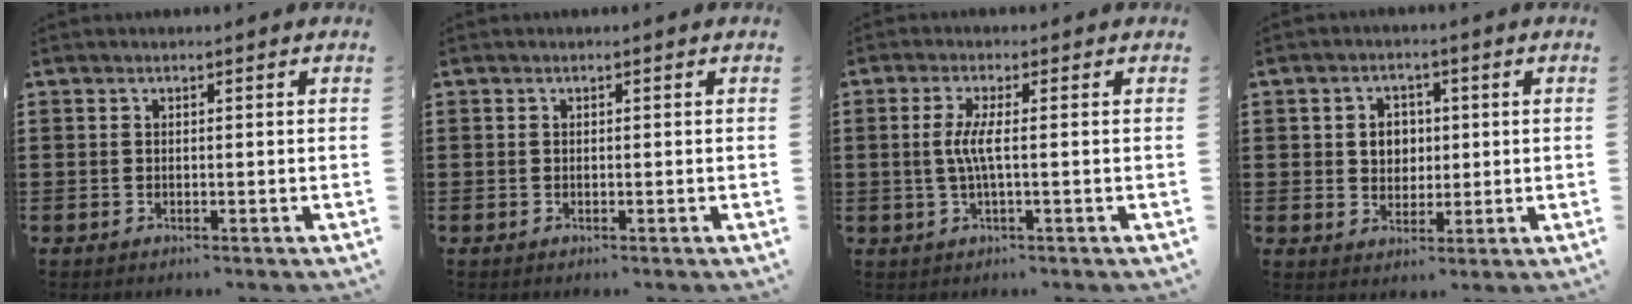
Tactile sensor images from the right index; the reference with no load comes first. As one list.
[{"total": 0.0}, {"total": 3.8, "force": [-0.2, 0.1, 3.8], "torque": [-0.085, -0.010, -0.011]}, {"total": 3.9, "force": [0.5, 3.5, 1.6], "torque": [-0.037, 0.009, 0.004]}]